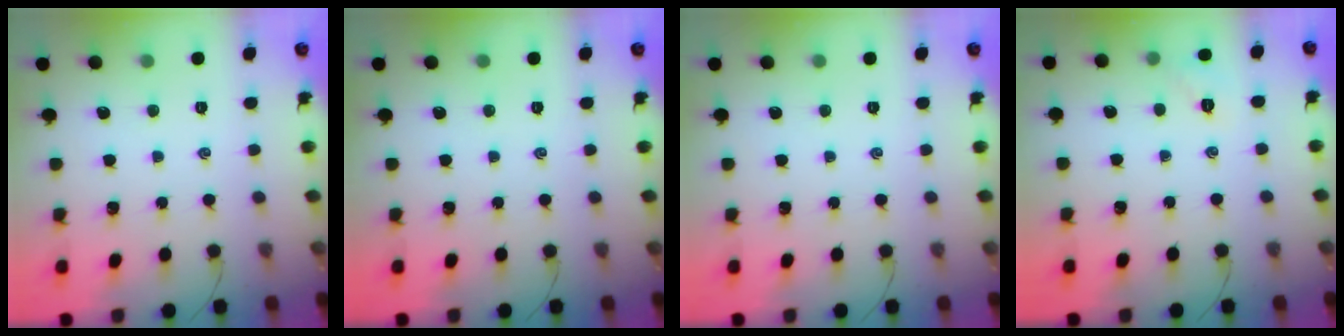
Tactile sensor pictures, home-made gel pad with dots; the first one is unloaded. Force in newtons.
{"total": 0.0}
{"total": 0.0}
{"total": 5.4, "press": 5.2, "slide": 1.6}